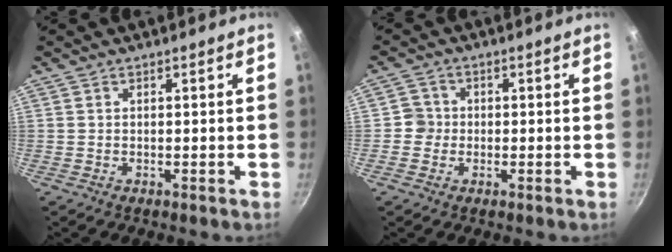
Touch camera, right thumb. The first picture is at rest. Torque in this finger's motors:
{"motor_torque": [0.06, -0.20, 0.33, -0.01, 0.03]}